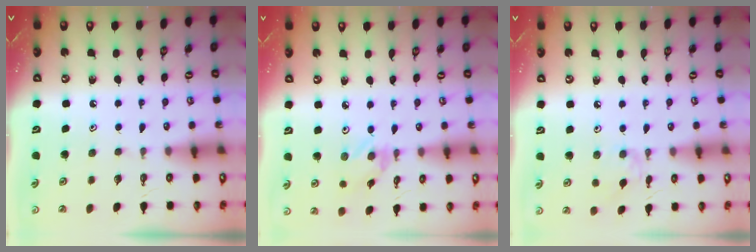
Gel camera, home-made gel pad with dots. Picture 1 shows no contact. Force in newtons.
{"total": 1.3, "press": 1.3, "slide": 0.1}
{"total": 2.8, "press": 2.7, "slide": 0.6}